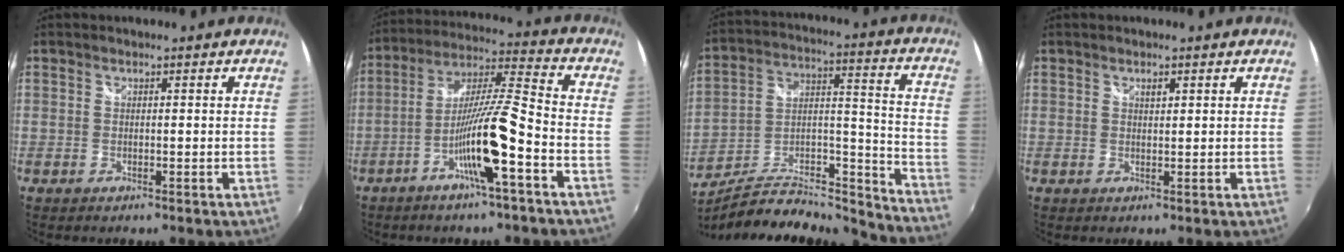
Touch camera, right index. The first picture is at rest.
{"total": 12.5, "force": [-5.8, -0.1, 11.1], "torque": [-0.213, 0.000, -0.110]}
{"total": 18.5, "force": [-16.4, 2.9, 8.1], "torque": [-0.114, 0.002, -0.270]}
{"total": 1.0, "force": [0.6, 0.5, 0.7], "torque": [-0.009, 0.003, 0.011]}